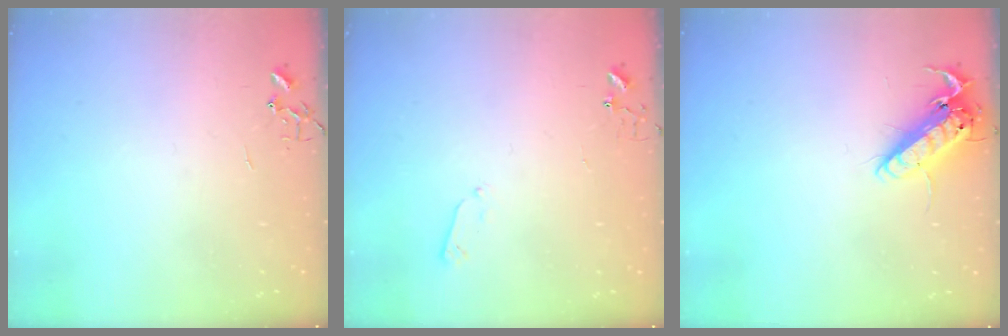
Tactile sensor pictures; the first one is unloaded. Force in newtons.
{"total": 3.0, "press": 3.0, "slide": 0.6}
{"total": 13.6, "press": 13.5, "slide": 2.3}